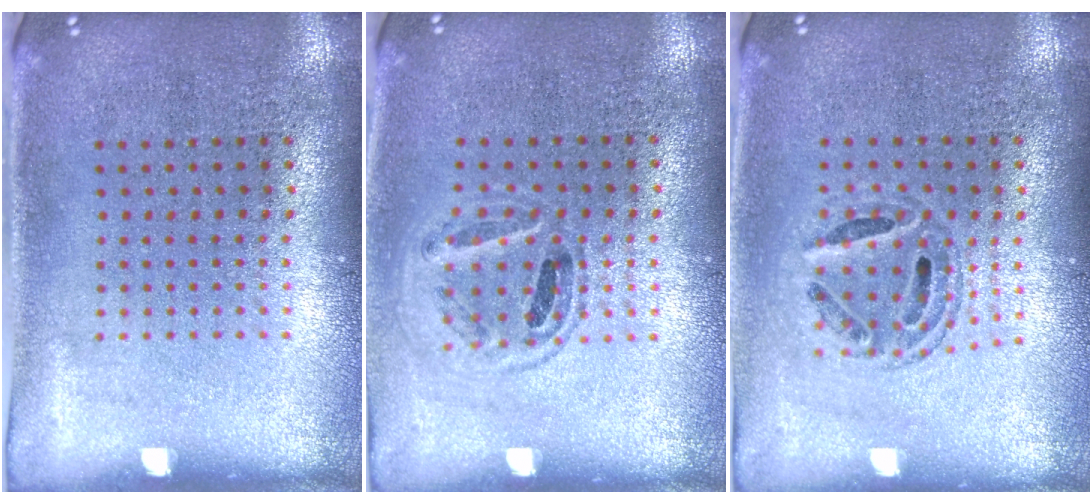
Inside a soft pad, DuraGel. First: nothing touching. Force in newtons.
{"total": 0.9, "press": 0.8, "slide": 0.3}
{"total": 0.7, "press": 0.6, "slide": 0.2}